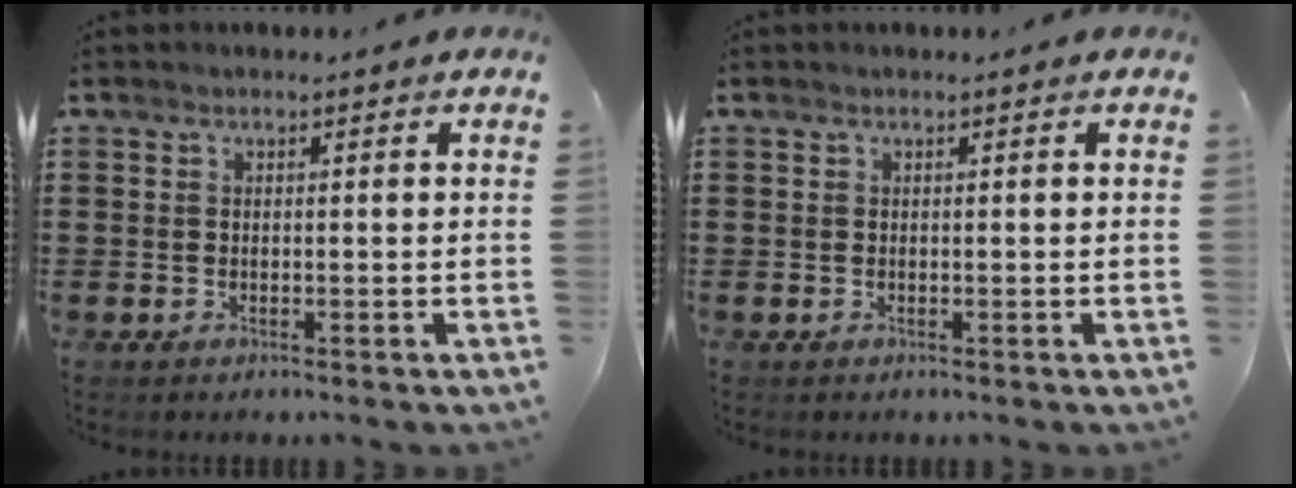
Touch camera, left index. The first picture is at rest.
{"total": 0.0}